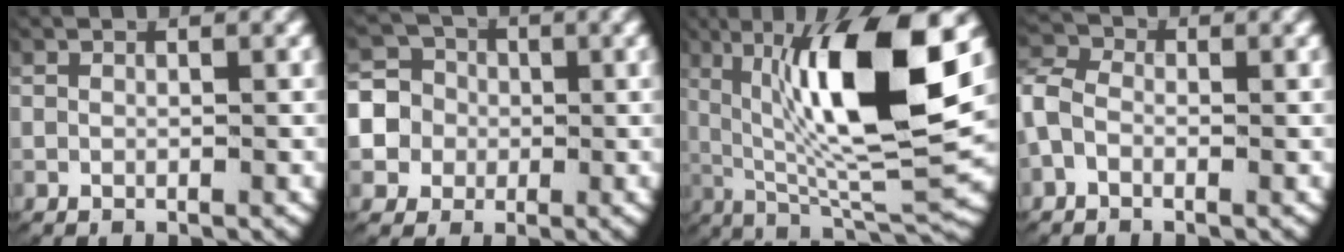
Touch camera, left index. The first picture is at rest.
{"total": 10.1, "force": [-0.5, 9.4, 3.4], "torque": [-0.112, -0.031, -0.014]}
{"total": 14.7, "force": [2.3, 5.3, 13.5], "torque": [-0.228, 0.000, 0.045]}
{"total": 4.3, "force": [-0.4, 3.7, 2.1], "torque": [-0.056, 0.003, -0.021]}